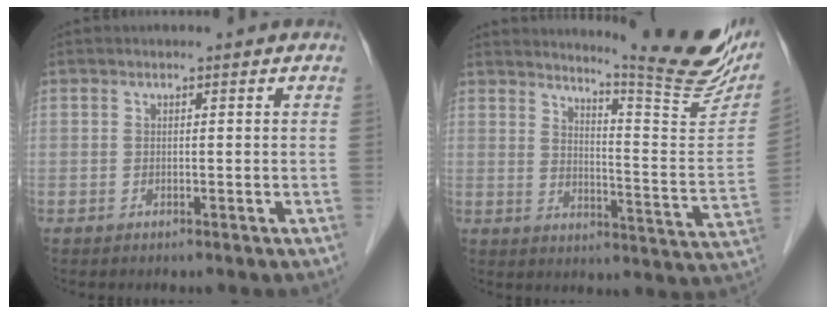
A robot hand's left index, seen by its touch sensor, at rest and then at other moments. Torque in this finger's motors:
{"motor_torque": [0.51, -0.59, 0.16, 0.07]}